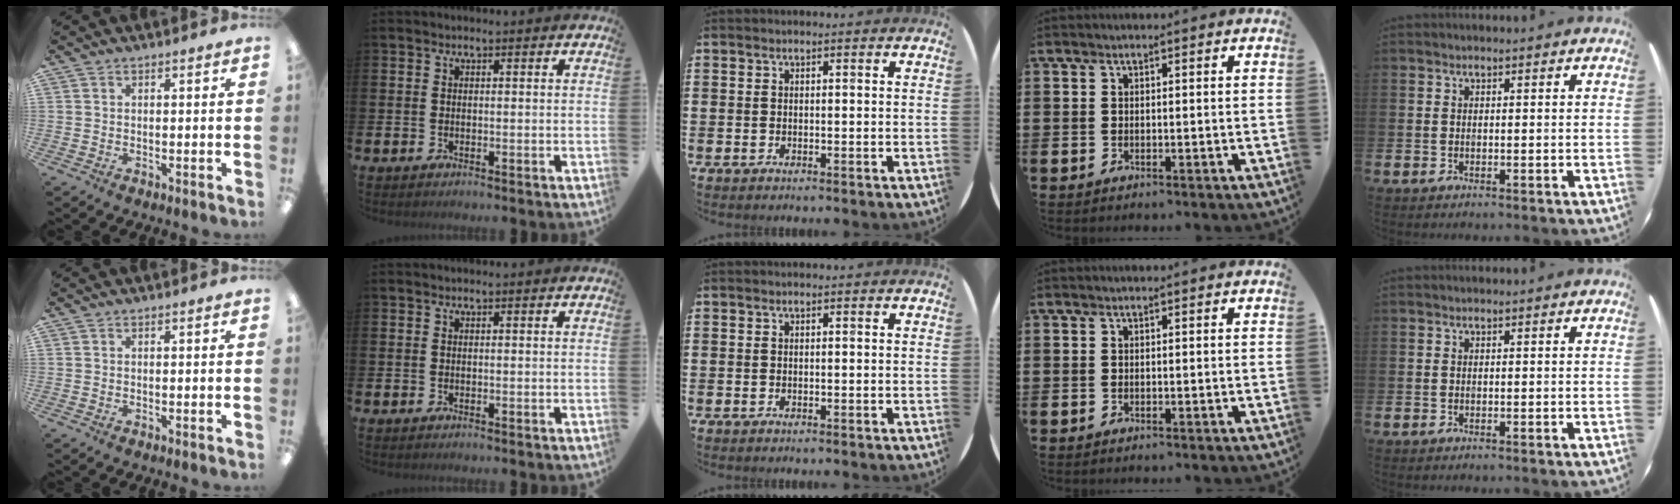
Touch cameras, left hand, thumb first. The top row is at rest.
{}